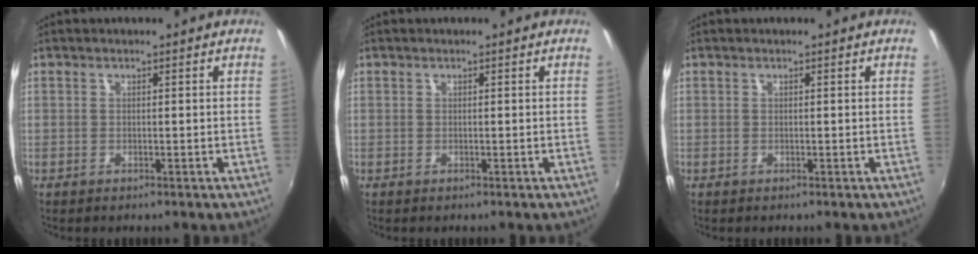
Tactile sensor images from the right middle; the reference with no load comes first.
{"total": 0.0}
{"total": 0.0}